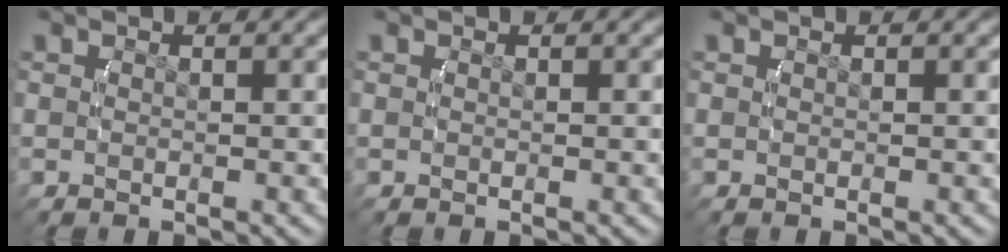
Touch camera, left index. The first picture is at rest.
{"total": 0.0}
{"total": 0.0}